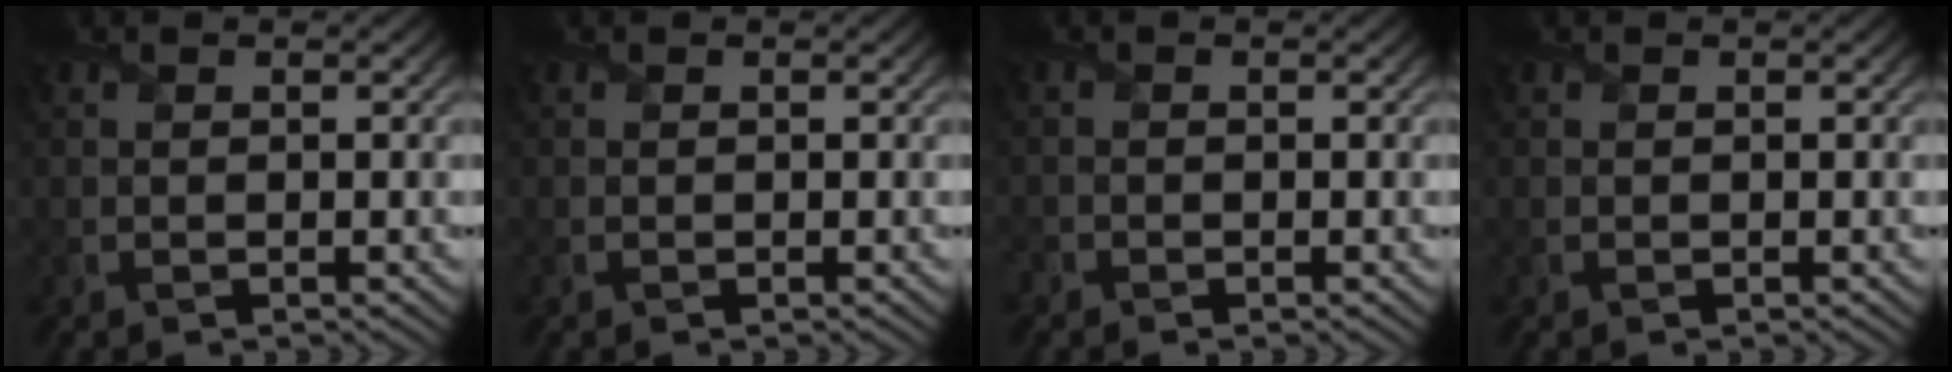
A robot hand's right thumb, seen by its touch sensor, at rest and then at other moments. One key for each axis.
{"total": 0.0}
{"total": 0.7, "fx": -0.6, "fy": 0.3, "fz": 0.0, "tx": -0.002, "ty": -0.003, "tz": -0.015}
{"total": 0.0}